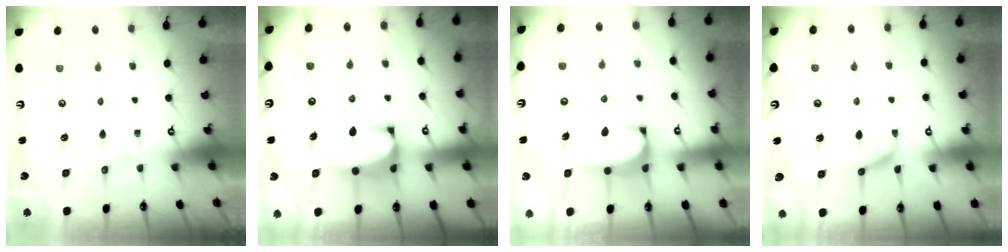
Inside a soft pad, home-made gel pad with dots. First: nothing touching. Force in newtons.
{"total": 2.5, "press": 2.3, "slide": 1.1}
{"total": 1.4, "press": 1.3, "slide": 0.5}
{"total": 2.3, "press": 2.0, "slide": 1.1}